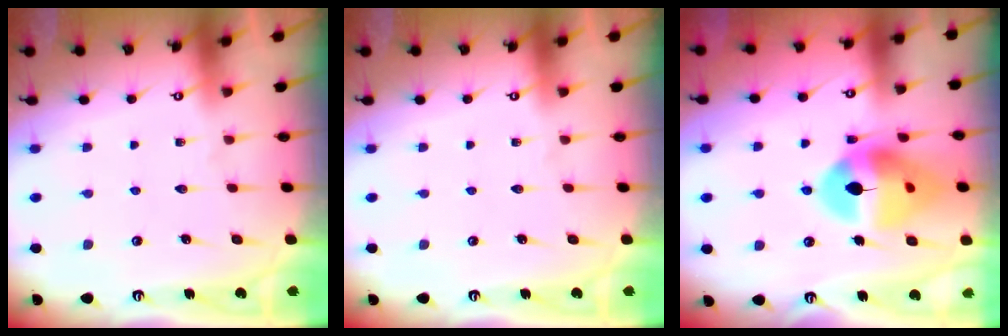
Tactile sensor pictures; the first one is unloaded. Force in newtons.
{"total": 0.0}
{"total": 15.7, "press": 15.6, "slide": 1.8}